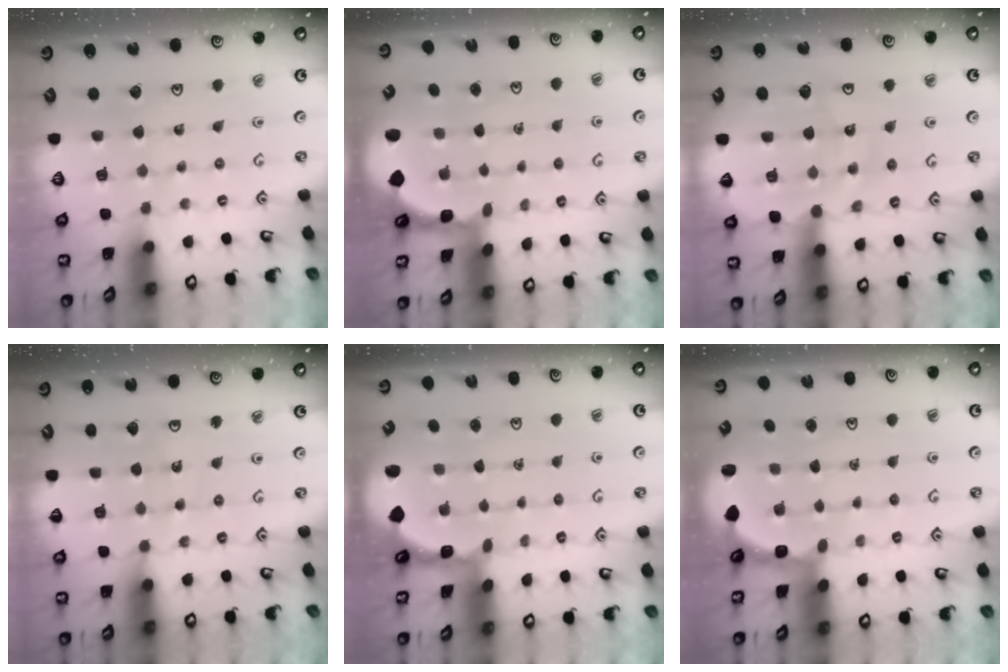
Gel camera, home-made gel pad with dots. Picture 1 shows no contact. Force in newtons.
{"total": 1.8, "press": 1.7, "slide": 0.5}
{"total": 12.3, "press": 12.2, "slide": 1.3}
{"total": 2.7, "press": 2.7, "slide": 0.3}
{"total": 1.2, "press": 1.1, "slide": 0.5}
{"total": 3.0, "press": 2.6, "slide": 1.5}